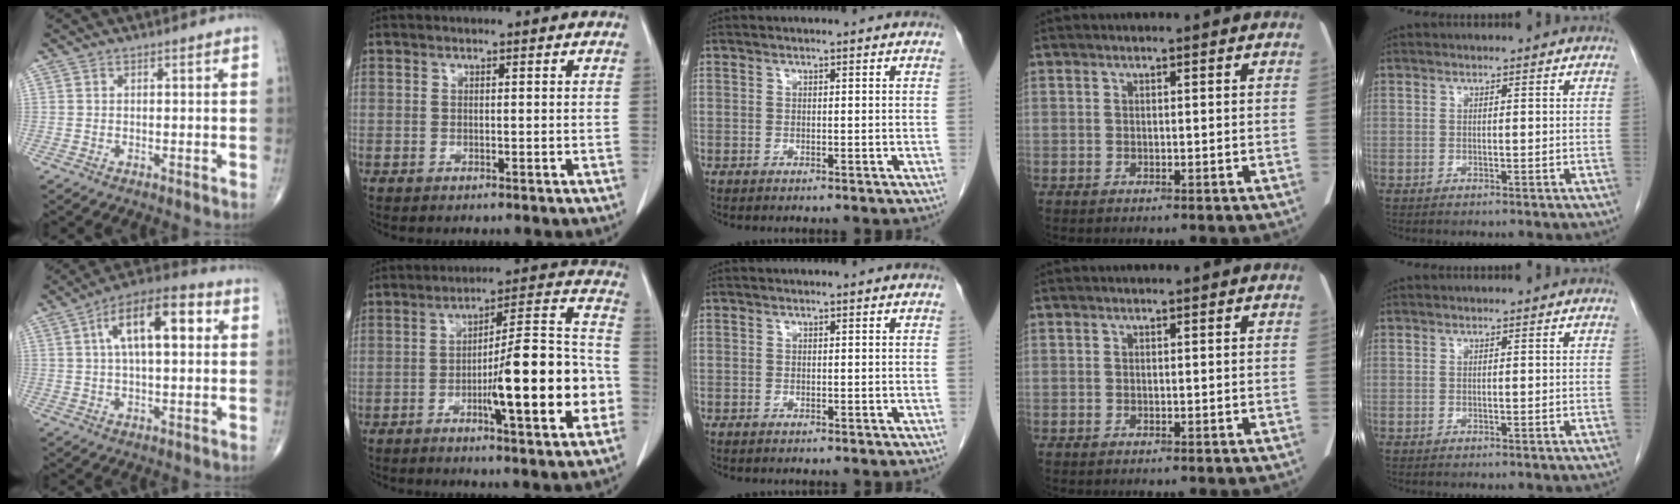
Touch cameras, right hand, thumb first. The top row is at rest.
{"thumb": {"total": 14.5, "force": [3.6, 6.2, 12.6], "torque": [-0.195, 0.025, 0.049]}, "index": {"total": 17.3, "force": [-4.7, 1.9, 16.5], "torque": [-0.243, 0.011, -0.068]}}